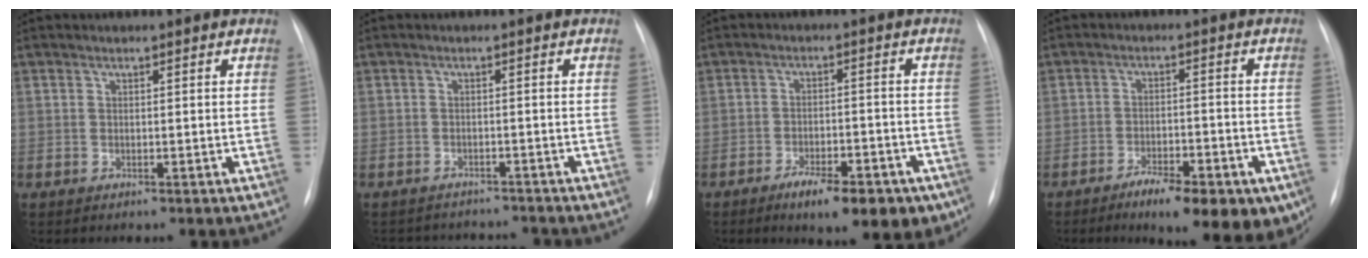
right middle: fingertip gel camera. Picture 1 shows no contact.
{"total": 7.2, "force": [-6.7, 2.7, 0.4], "torque": [-0.005, 0.015, -0.081]}
{"total": 11.2, "force": [-7.2, 3.9, 7.8], "torque": [-0.092, 0.002, -0.101]}
{"total": 12.8, "force": [-8.0, 4.8, 8.9], "torque": [-0.082, 0.010, -0.109]}